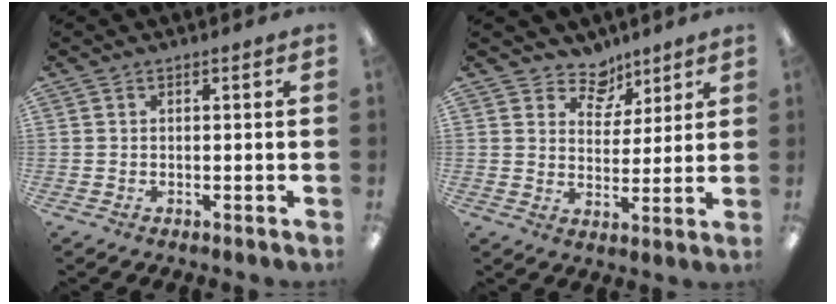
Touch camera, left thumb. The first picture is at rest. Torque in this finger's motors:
{"motor_torque": [-0.06, -0.08, -0.28, -0.29, -0.05]}